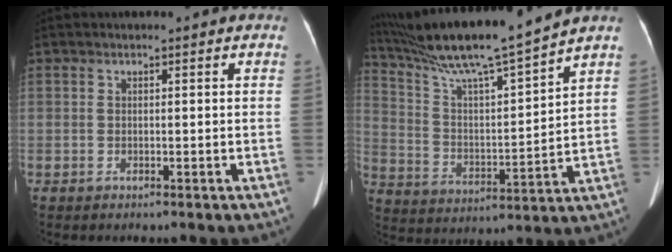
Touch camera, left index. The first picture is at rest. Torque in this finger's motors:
{"motor_torque": [0.83, -1.32, 0.31, 0.06]}